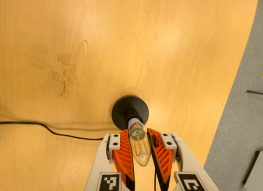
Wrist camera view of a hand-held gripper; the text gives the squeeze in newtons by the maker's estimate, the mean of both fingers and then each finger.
{"total": 19.9, "left": 21.9, "right": 18.0}